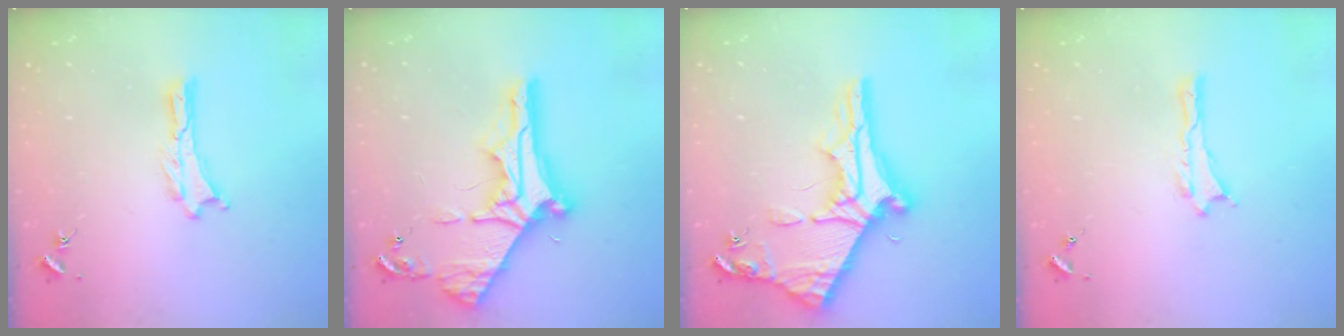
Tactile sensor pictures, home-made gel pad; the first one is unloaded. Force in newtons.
{"total": 11.8, "press": 11.7, "slide": 1.2}
{"total": 11.2, "press": 11.1, "slide": 1.1}
{"total": 0.0}